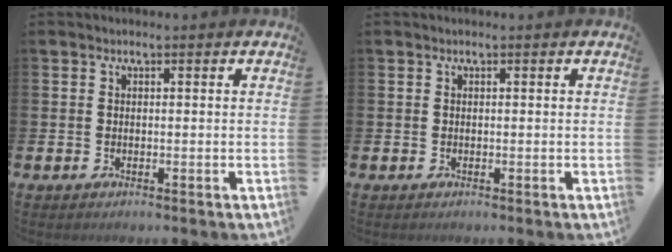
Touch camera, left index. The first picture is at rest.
{"total": 0.0}